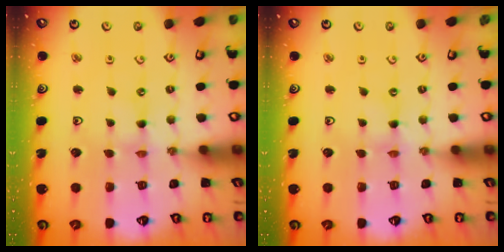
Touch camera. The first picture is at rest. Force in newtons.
{"total": 0.0}